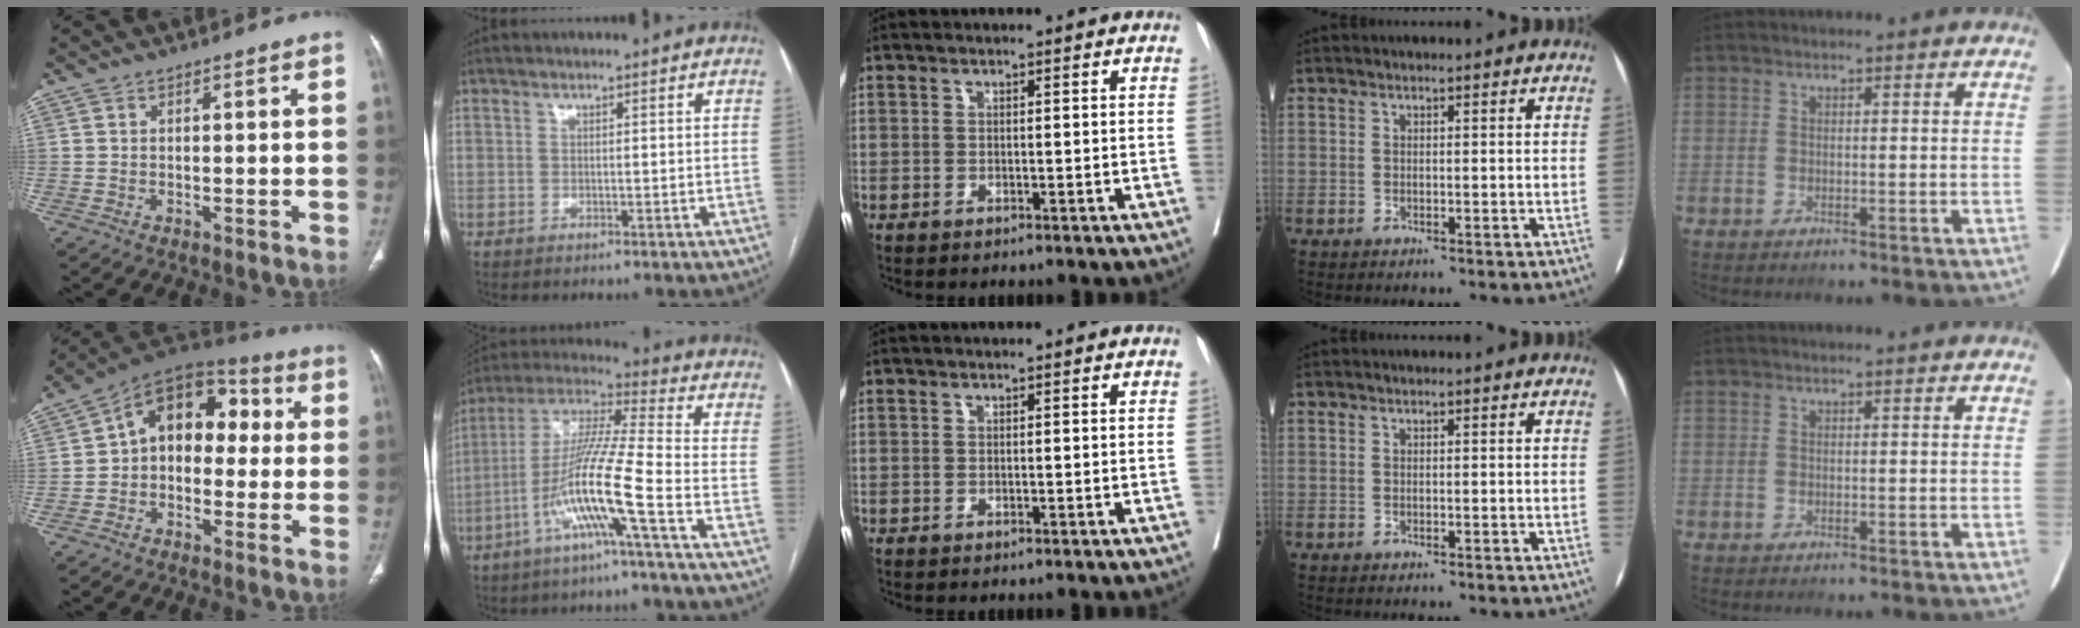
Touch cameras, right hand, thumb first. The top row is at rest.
{"thumb": {"total": 13.5, "force": [0.6, 9.5, 9.6], "torque": [-0.091, 0.049, -0.010]}, "index": {"total": 13.5, "force": [-5.4, -1.2, 12.3], "torque": [-0.242, 0.003, -0.108]}}